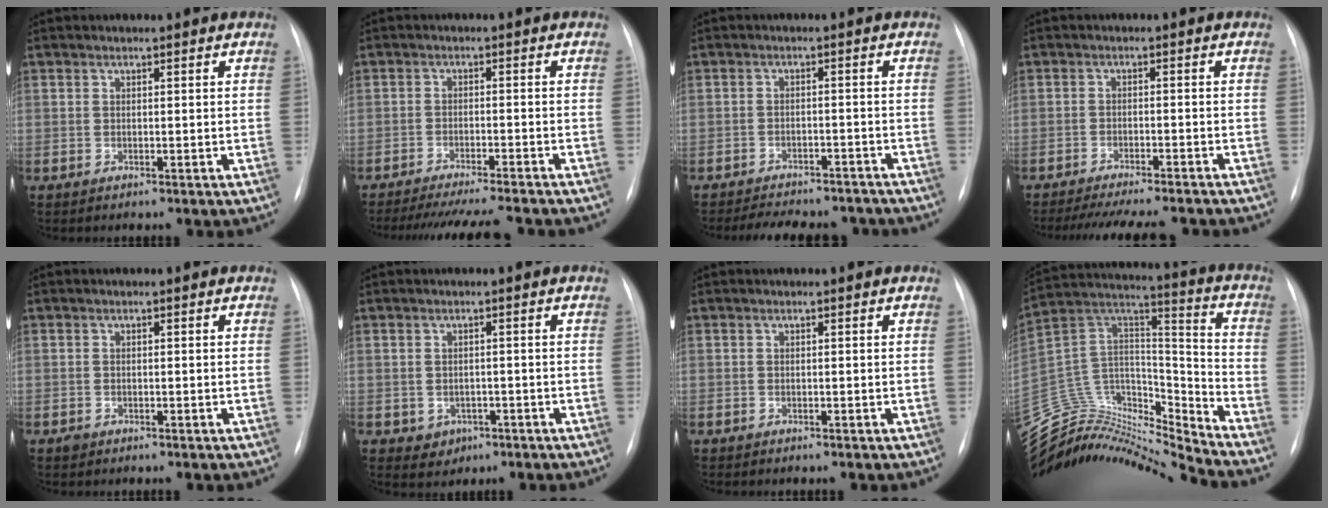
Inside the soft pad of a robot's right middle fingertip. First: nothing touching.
{"total": 13.9, "force": [-12.6, 0.6, 5.9], "torque": [-0.085, -0.024, -0.172]}
{"total": 12.1, "force": [-10.9, 4.0, 3.6], "torque": [-0.064, 0.012, -0.133]}
{"total": 13.6, "force": [-12.3, 1.7, 5.7], "torque": [-0.086, -0.013, -0.162]}
{"total": 0.6, "force": [-0.5, 0.4, 0.1], "torque": [-0.003, 0.001, -0.008]}
{"total": 2.7, "force": [-1.1, 2.4, 0.7], "torque": [-0.007, 0.006, -0.006]}
{"total": 0.0}
{"total": 23.1, "force": [-22.5, 2.8, 4.2], "torque": [-0.090, 0.068, -0.377]}